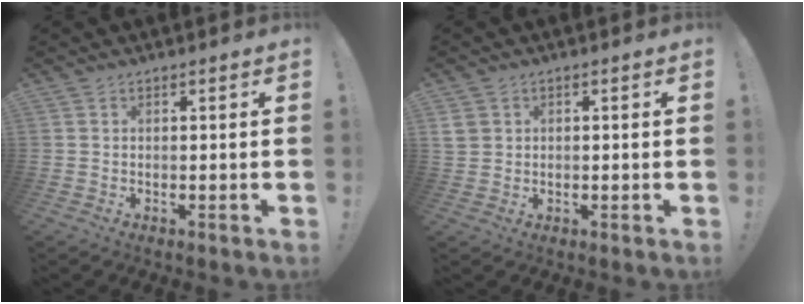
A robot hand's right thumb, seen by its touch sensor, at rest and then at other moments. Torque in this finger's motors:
{"motor_torque": [0.24, 0.60, 0.23, -0.29, 0.01]}